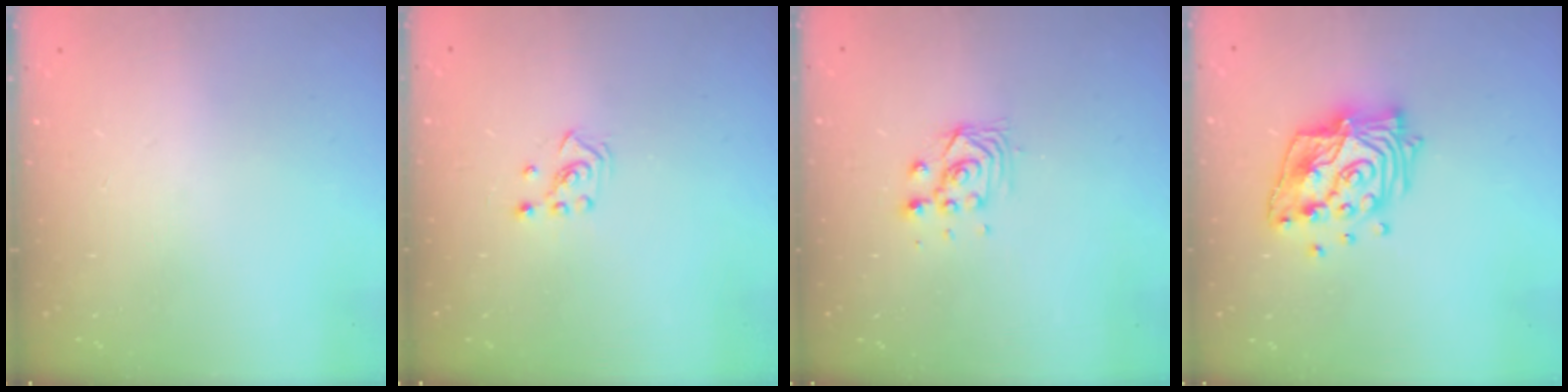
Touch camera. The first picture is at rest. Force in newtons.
{"total": 2.3, "press": 2.2, "slide": 0.8}
{"total": 2.9, "press": 2.8, "slide": 0.8}
{"total": 15.5, "press": 15.5, "slide": 1.2}